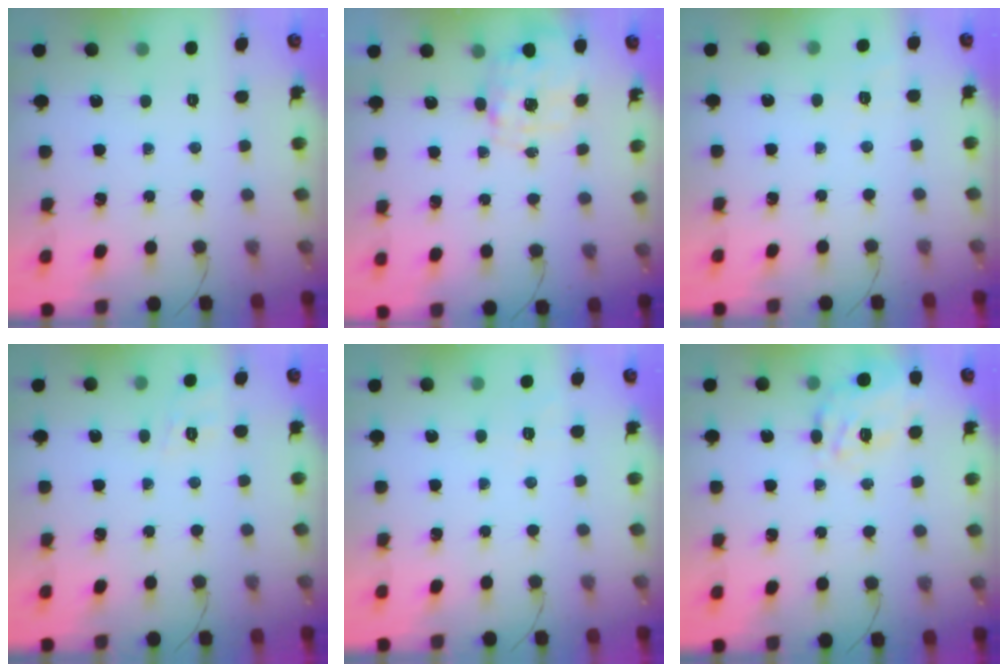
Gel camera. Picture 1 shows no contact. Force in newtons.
{"total": 2.8, "press": 2.6, "slide": 0.9}
{"total": 4.3, "press": 3.9, "slide": 1.8}
{"total": 6.5, "press": 6.3, "slide": 1.7}
{"total": 3.4, "press": 2.9, "slide": 1.7}
{"total": 11.0, "press": 10.7, "slide": 2.8}